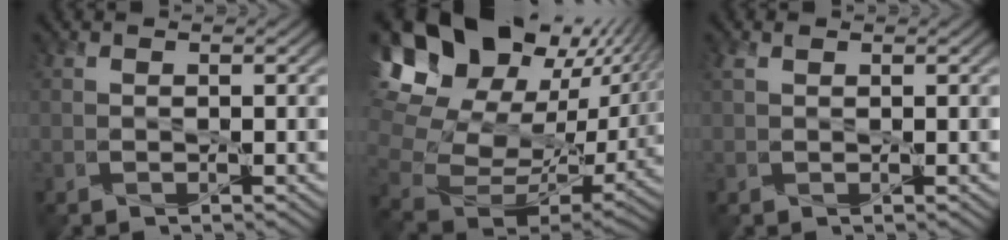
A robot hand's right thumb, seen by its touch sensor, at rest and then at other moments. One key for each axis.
{"total": 20.7, "fx": 10.7, "fy": 13.8, "fz": 11.1, "tx": -0.242, "ty": 0.043, "tz": 0.209}
{"total": 1.1, "fx": 0.8, "fy": 0.6, "fz": 0.5, "tx": -0.013, "ty": 0.001, "tz": 0.013}